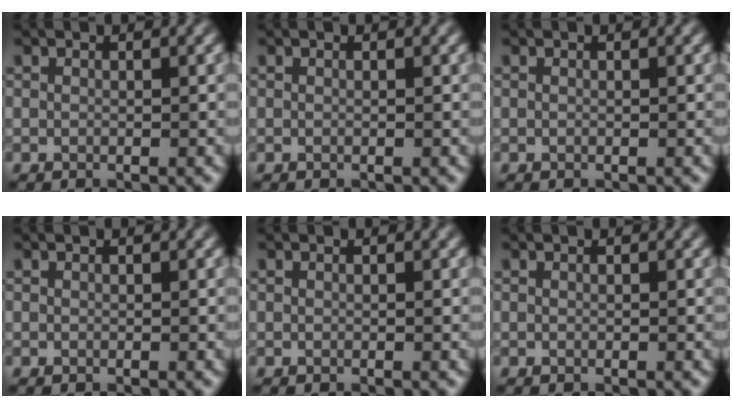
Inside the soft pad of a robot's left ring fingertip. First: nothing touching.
{"total": 0.0}
{"total": 0.0}
{"total": 0.0}
{"total": 0.0}
{"total": 0.0}